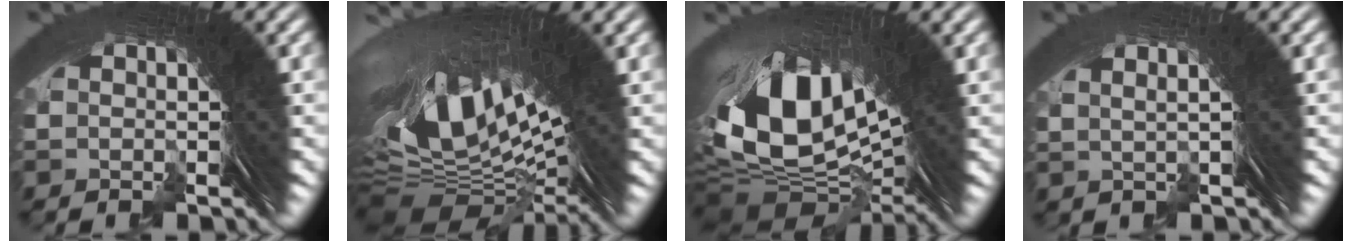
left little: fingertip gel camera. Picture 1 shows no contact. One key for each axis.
{"total": 19.6, "fx": 0.9, "fy": 10.6, "fz": 16.5, "tx": -0.298, "ty": -0.041, "tz": 0.038}
{"total": 16.8, "fx": -0.8, "fy": 10.3, "fz": 13.3, "tx": -0.248, "ty": -0.048, "tz": 0.017}
{"total": 2.7, "fx": 1.5, "fy": -0.4, "fz": 2.2, "tx": -0.021, "ty": 0.012, "tz": 0.025}